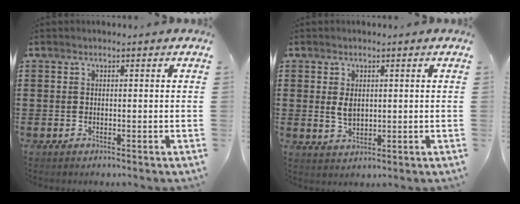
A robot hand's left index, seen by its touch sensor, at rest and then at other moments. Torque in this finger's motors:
{"motor_torque": [0.57, 0.50, 0.33, 0.05]}